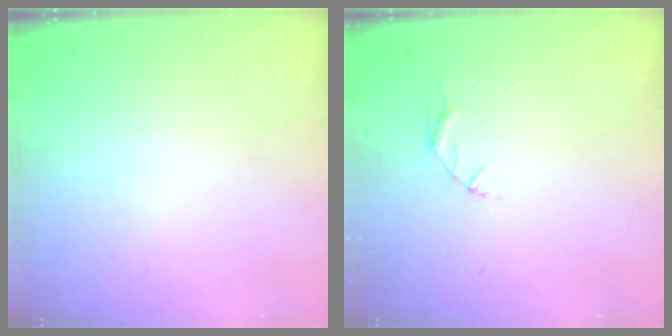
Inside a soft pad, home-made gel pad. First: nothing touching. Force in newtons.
{"total": 3.2, "press": 3.2, "slide": 0.4}